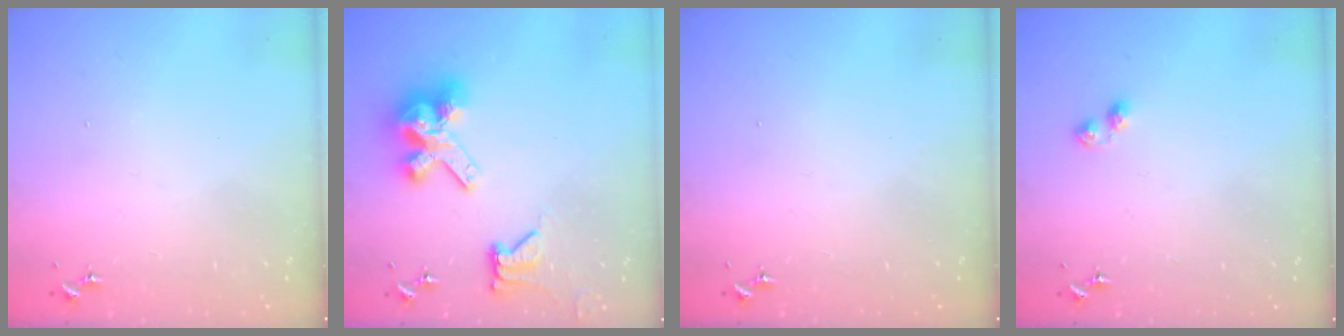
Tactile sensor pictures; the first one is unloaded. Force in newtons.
{"total": 13.4, "press": 13.3, "slide": 1.7}
{"total": 0.0}
{"total": 3.7, "press": 3.7, "slide": 0.4}